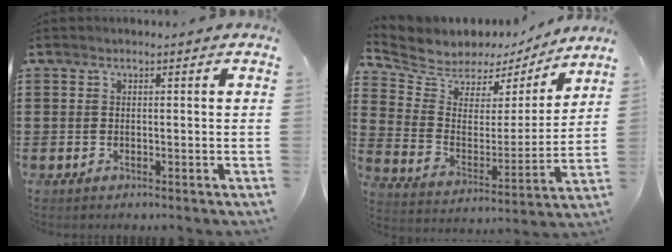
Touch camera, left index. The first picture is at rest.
{"total": 5.7, "force": [5.2, 2.4, -0.5], "torque": [-0.036, -0.043, 0.088]}